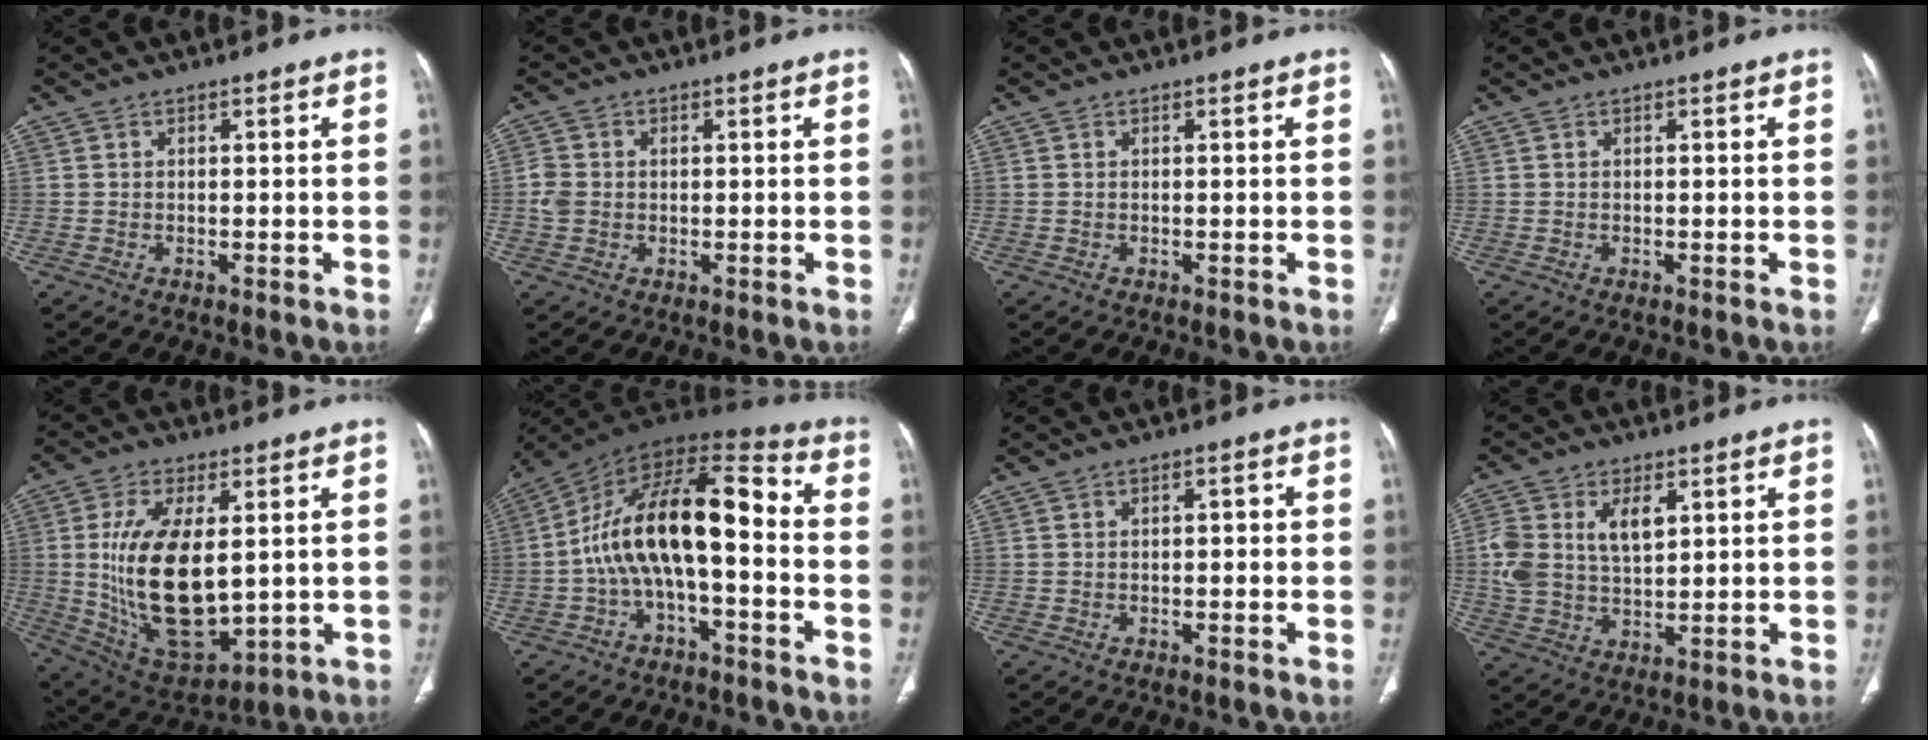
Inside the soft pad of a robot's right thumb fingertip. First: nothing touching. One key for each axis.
{"total": 3.1, "fx": -0.1, "fy": 2.6, "fz": 1.8, "tx": -0.043, "ty": 0.004, "tz": -0.003}
{"total": 0.0}
{"total": 0.0}
{"total": 20.0, "fx": 1.1, "fy": 9.8, "fz": 17.4, "tx": -0.316, "ty": -0.022, "tz": 0.043}
{"total": 16.9, "fx": -2.3, "fy": 7.5, "fz": 14.9, "tx": -0.249, "ty": 0.075, "tz": -0.045}
{"total": 1.4, "fx": 0.0, "fy": 0.7, "fz": 1.2, "tx": -0.008, "ty": 0.002, "tz": -0.003}
{"total": 10.3, "fx": 2.9, "fy": 6.0, "fz": 7.8, "tx": -0.153, "ty": 0.002, "tz": 0.061}